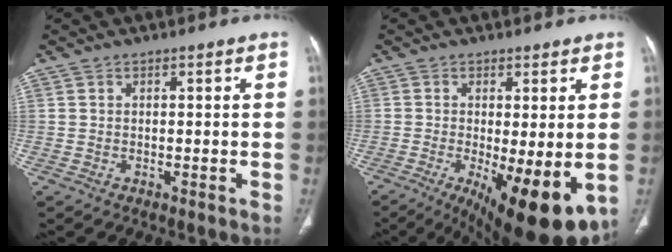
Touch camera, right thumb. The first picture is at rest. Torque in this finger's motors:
{"motor_torque": [1.46, 3.44, 0.06, -0.05, 0.15]}